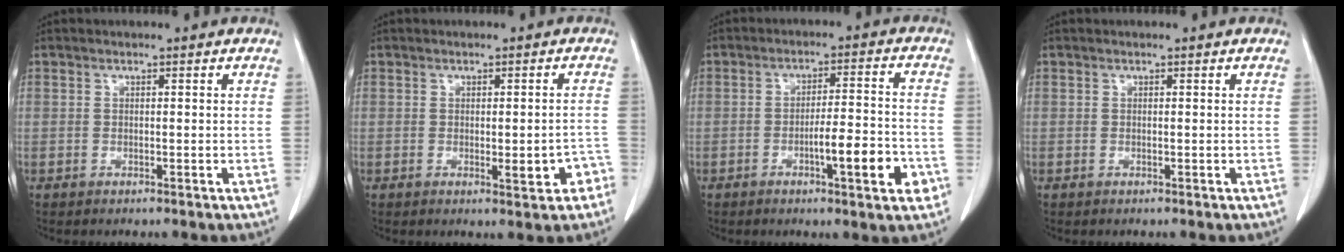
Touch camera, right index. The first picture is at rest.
{"total": 4.1, "force": [-1.5, 1.2, 3.6], "torque": [-0.037, 0.002, -0.014]}
{"total": 8.9, "force": [-3.4, 1.0, 8.1], "torque": [-0.116, 0.006, -0.049]}
{"total": 0.0}